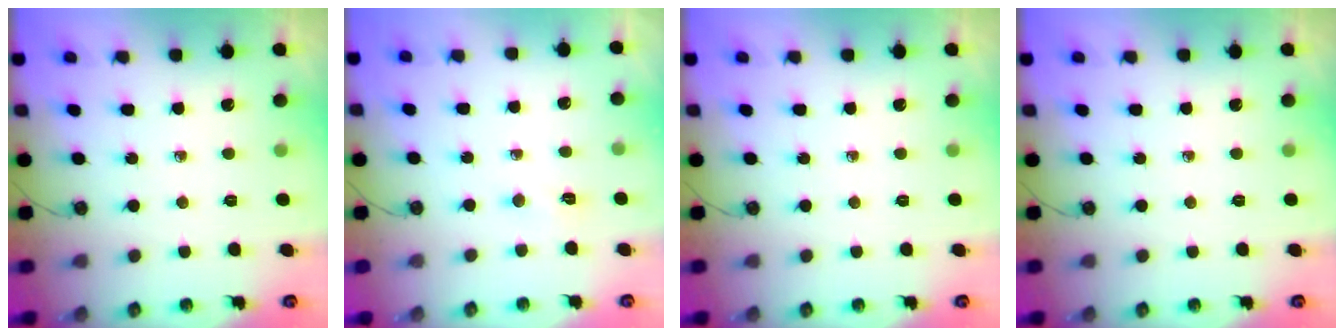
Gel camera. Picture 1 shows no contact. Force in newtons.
{"total": 2.8, "press": 2.7, "slide": 0.5}
{"total": 0.0}
{"total": 0.0}